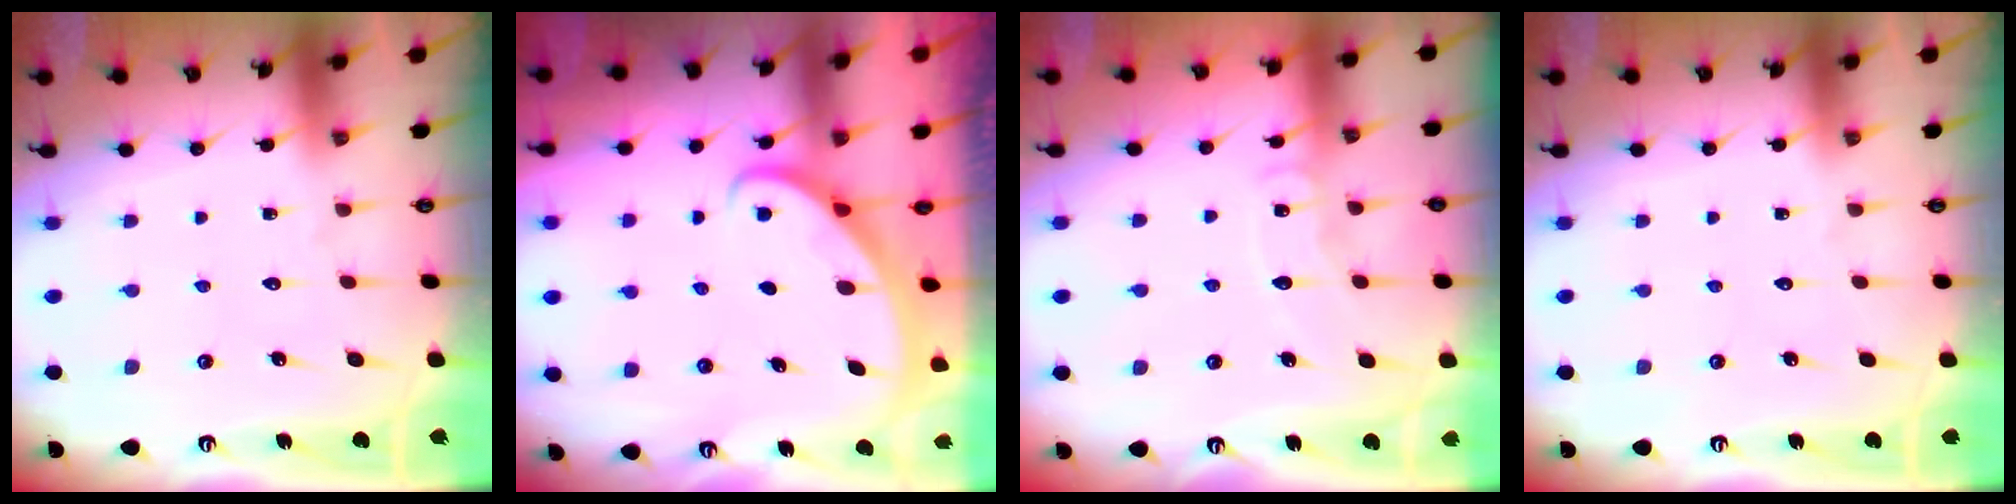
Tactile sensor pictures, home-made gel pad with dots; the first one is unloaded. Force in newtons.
{"total": 2.6, "press": 2.6, "slide": 0.1}
{"total": 7.1, "press": 7.0, "slide": 0.7}
{"total": 0.0}